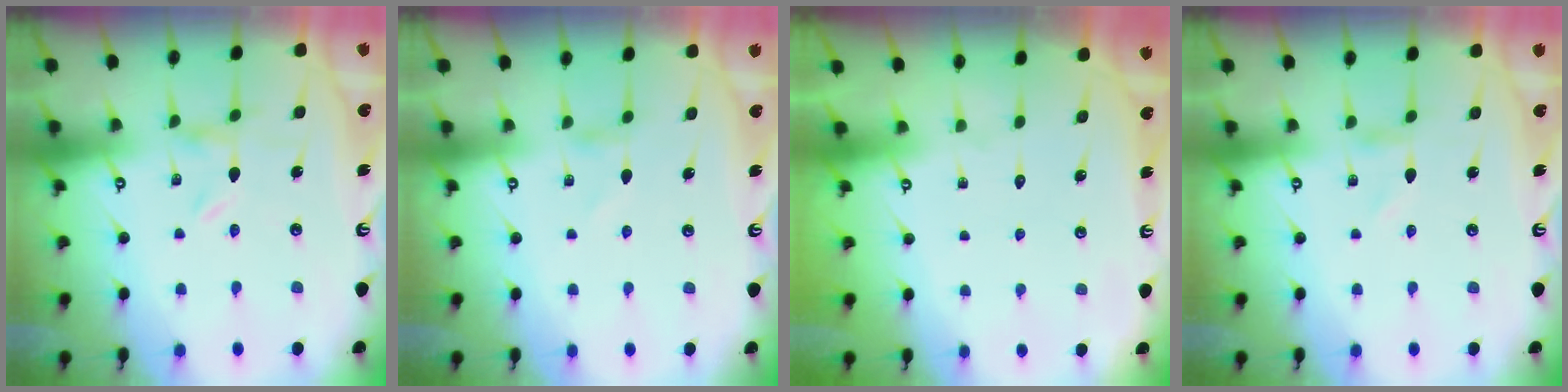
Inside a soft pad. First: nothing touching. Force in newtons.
{"total": 1.7, "press": 1.6, "slide": 0.3}
{"total": 1.6, "press": 1.6, "slide": 0.2}
{"total": 0.6, "press": 0.6, "slide": 0.1}